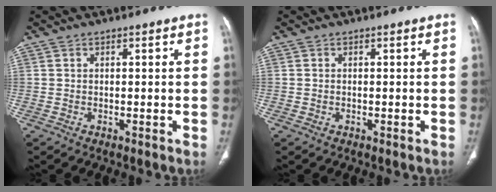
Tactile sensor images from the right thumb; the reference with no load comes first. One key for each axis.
{"total": 0.0}